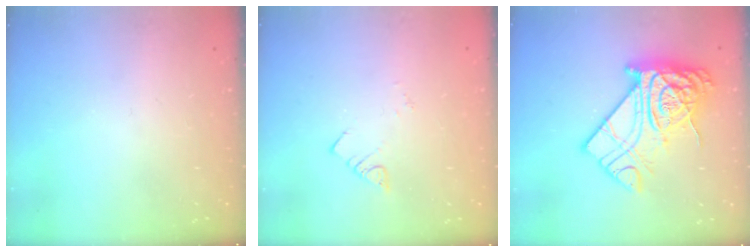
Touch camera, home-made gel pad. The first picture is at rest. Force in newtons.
{"total": 1.9, "press": 1.9, "slide": 0.1}
{"total": 22.9, "press": 22.8, "slide": 2.0}